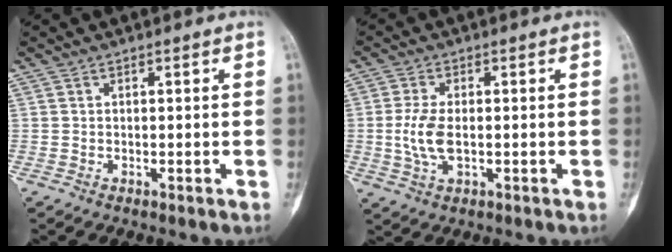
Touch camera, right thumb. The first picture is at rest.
{"total": 6.2, "force": [-0.5, 3.1, 5.3], "torque": [-0.123, -0.002, -0.010]}